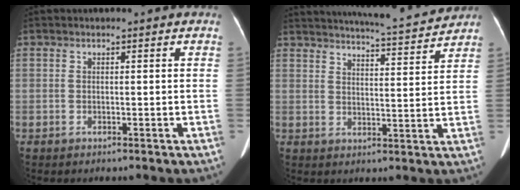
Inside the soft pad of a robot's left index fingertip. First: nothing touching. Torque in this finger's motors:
{"motor_torque": [-0.93, -1.21, -0.53, -0.01]}